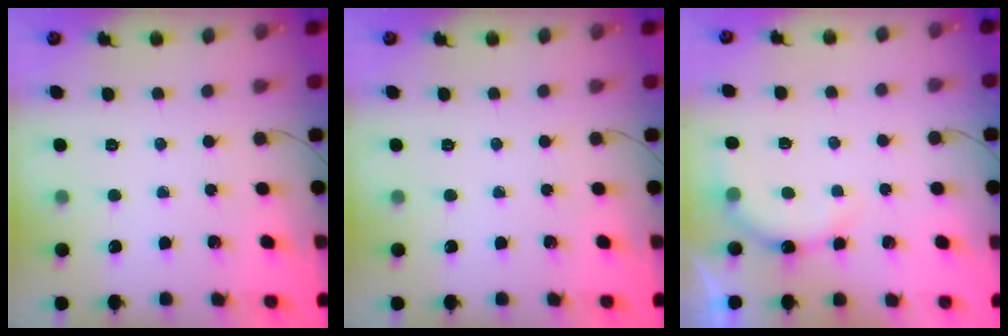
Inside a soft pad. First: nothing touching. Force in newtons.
{"total": 0.0}
{"total": 6.2, "press": 6.2, "slide": 0.7}